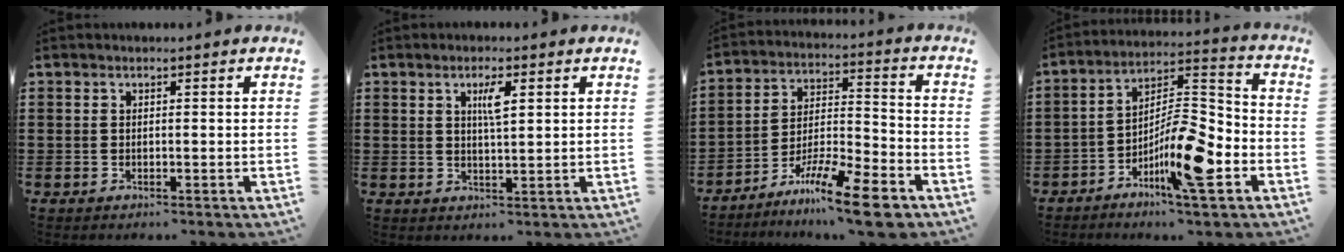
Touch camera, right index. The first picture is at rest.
{"total": 3.2, "force": [1.1, 0.7, 2.9], "torque": [-0.043, 0.001, 0.012]}
{"total": 12.0, "force": [-9.6, 1.0, 7.2], "torque": [-0.121, 0.025, -0.179]}
{"total": 11.9, "force": [-5.8, 2.7, 10.1], "torque": [-0.192, 0.004, -0.106]}